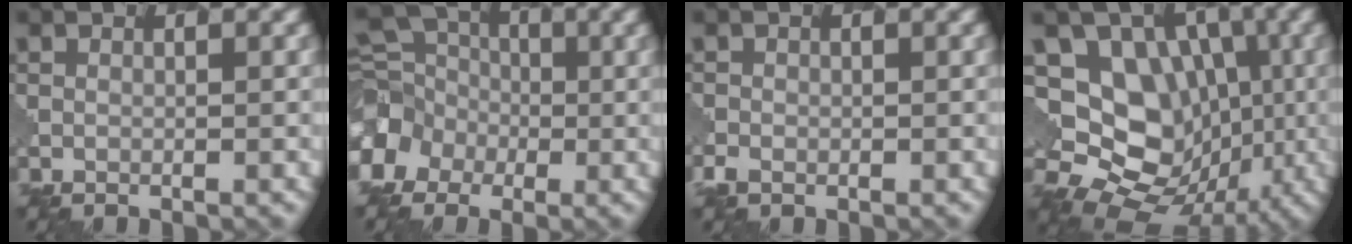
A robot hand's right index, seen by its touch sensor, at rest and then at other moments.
{"total": 7.3, "force": [-1.8, 6.3, 3.3], "torque": [-0.064, -0.008, -0.040]}
{"total": 1.3, "force": [-0.6, 1.0, 0.4], "torque": [-0.010, -0.004, -0.015]}
{"total": 11.1, "force": [-0.4, 9.2, 6.1], "torque": [-0.073, -0.010, -0.026]}